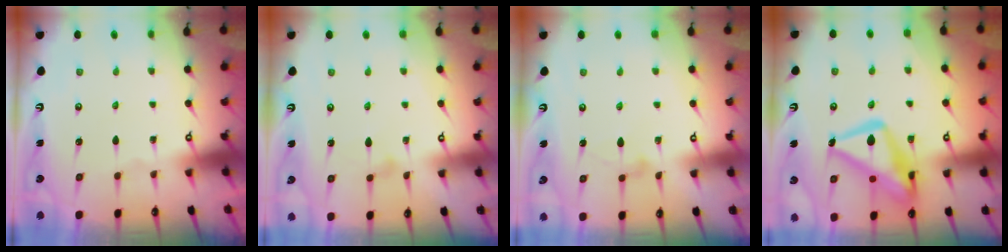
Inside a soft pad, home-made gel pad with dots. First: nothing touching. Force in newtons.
{"total": 7.3, "press": 7.3, "slide": 0.5}
{"total": 8.3, "press": 8.3, "slide": 0.4}
{"total": 20.1, "press": 20.0, "slide": 1.6}